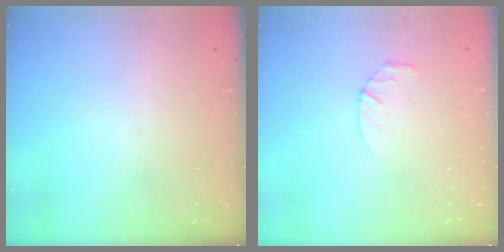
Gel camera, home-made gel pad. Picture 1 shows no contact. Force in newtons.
{"total": 2.8, "press": 2.8, "slide": 0.4}